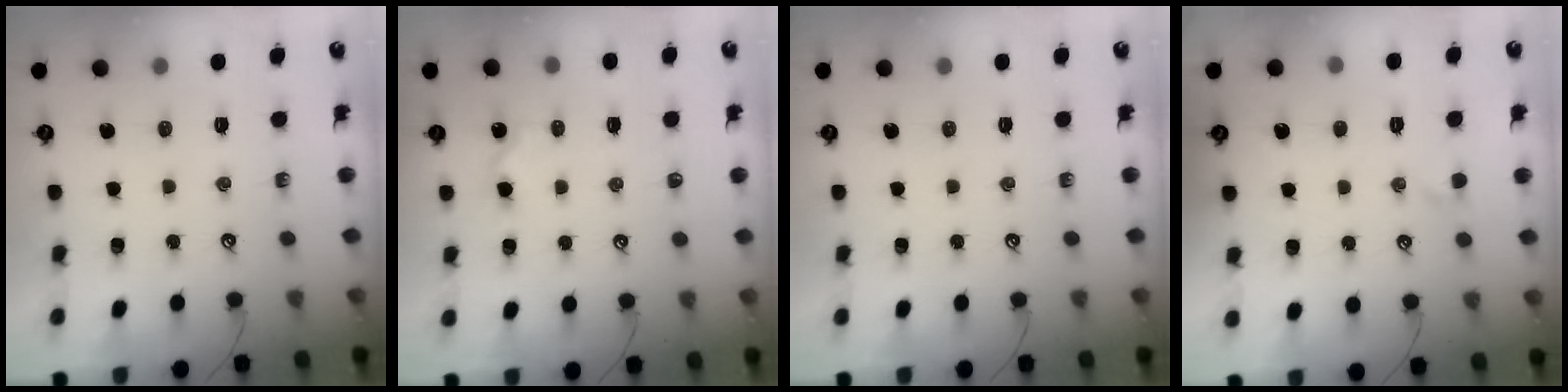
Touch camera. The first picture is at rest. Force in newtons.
{"total": 3.7, "press": 3.7, "slide": 0.5}
{"total": 0.0}
{"total": 0.5, "press": 0.2, "slide": 0.5}